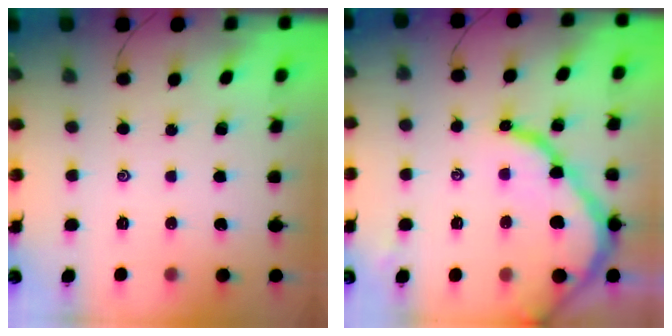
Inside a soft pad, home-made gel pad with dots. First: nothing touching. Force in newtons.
{"total": 12.5, "press": 12.5, "slide": 1.4}